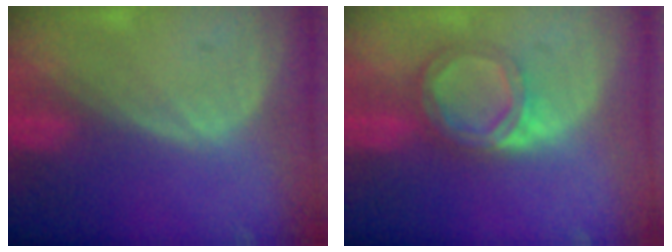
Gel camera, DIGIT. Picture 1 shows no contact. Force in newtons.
{"total": 5.3, "press": 5.1, "slide": 1.4}